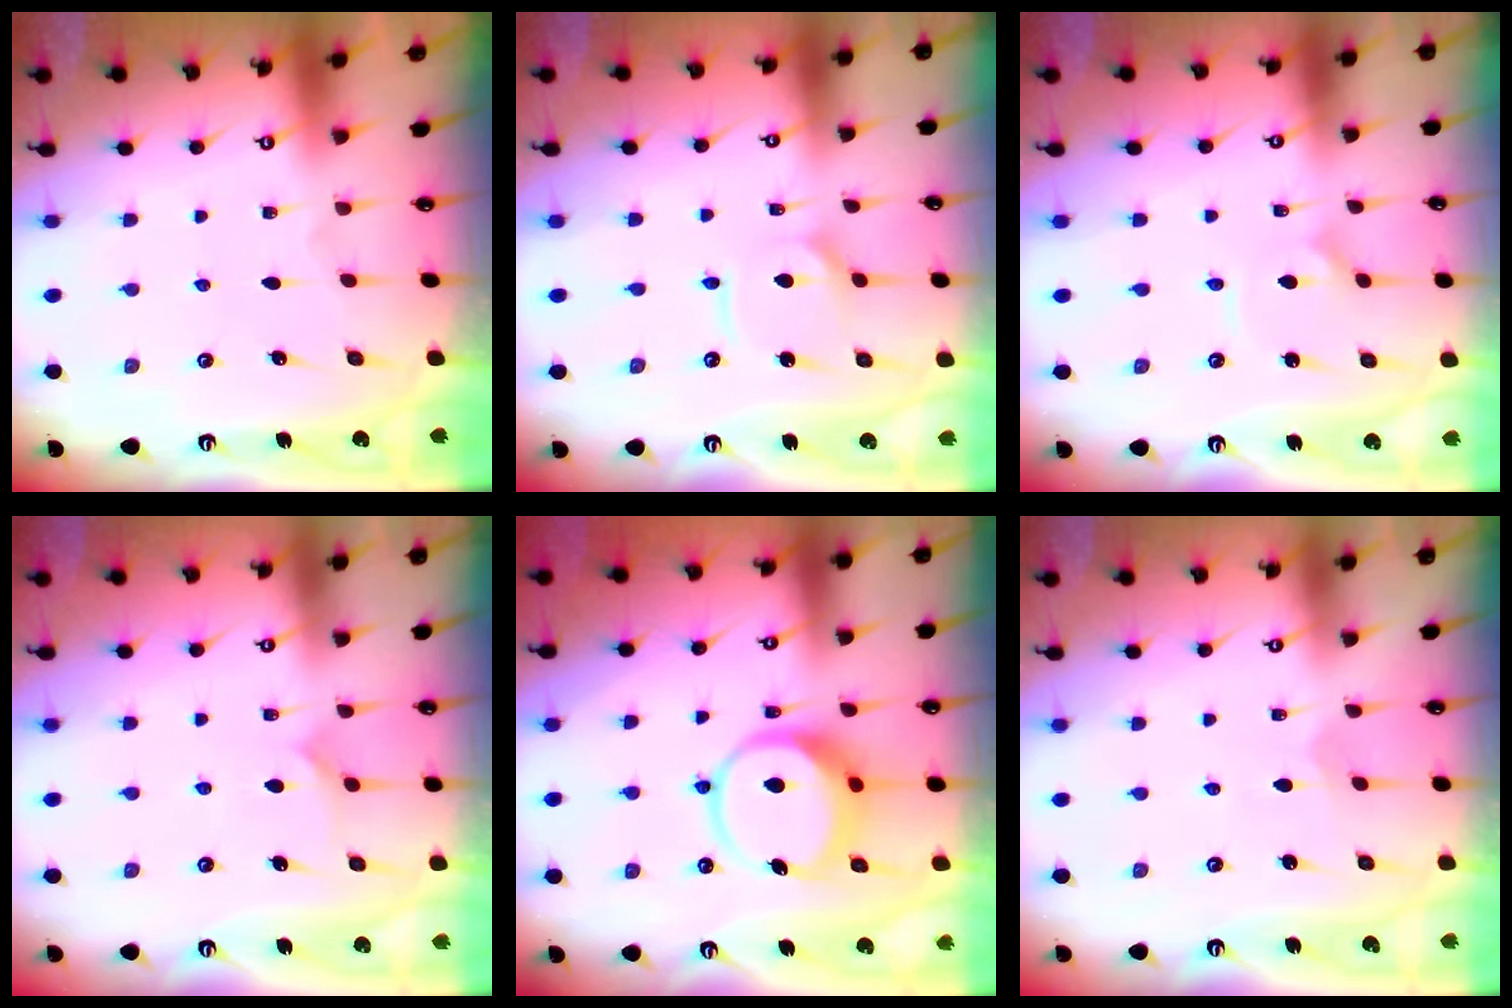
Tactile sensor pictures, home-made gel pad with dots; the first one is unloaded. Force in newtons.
{"total": 5.8, "press": 5.8, "slide": 0.6}
{"total": 2.5, "press": 2.5, "slide": 0.3}
{"total": 6.1, "press": 6.1, "slide": 0.5}
{"total": 9.9, "press": 9.8, "slide": 1.6}
{"total": 2.6, "press": 2.6, "slide": 0.2}